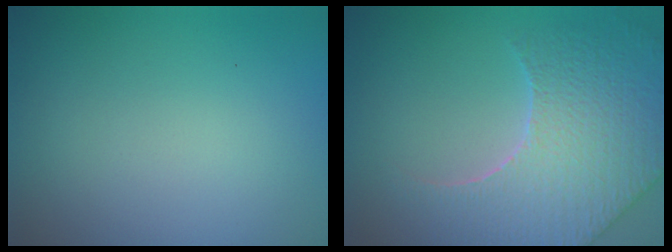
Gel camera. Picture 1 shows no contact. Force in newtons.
{"total": 7.3, "press": 6.0, "slide": 4.1}